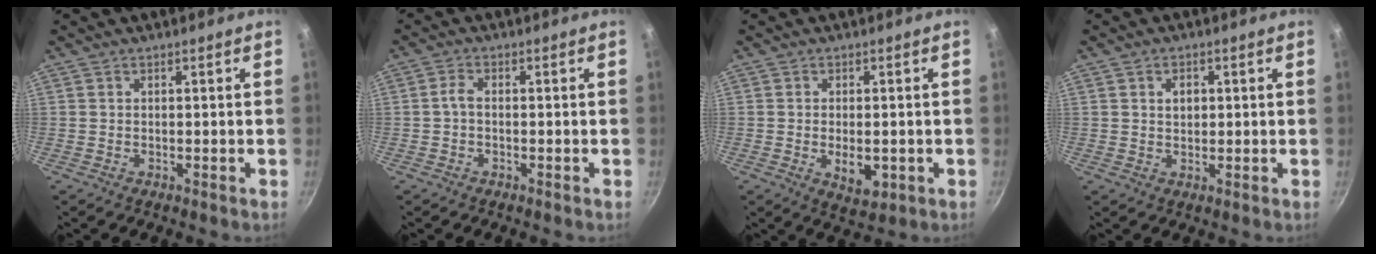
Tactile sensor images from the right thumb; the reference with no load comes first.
{"total": 2.0, "force": [-0.5, 1.1, 1.6], "torque": [-0.036, 0.012, -0.014]}
{"total": 5.8, "force": [-1.2, 3.1, 4.7], "torque": [-0.062, -0.005, -0.008]}
{"total": 2.7, "force": [0.7, 2.0, 1.7], "torque": [-0.014, 0.002, 0.012]}